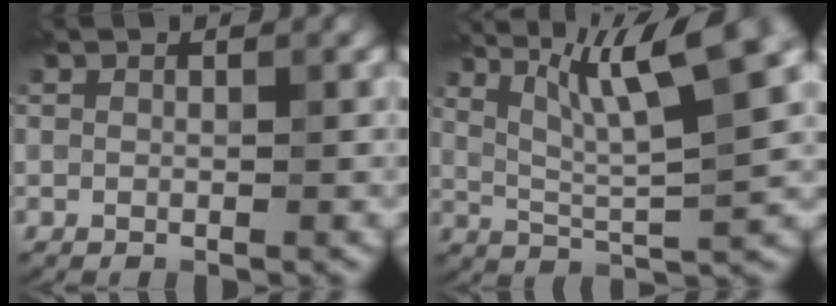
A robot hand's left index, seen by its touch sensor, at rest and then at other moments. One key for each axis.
{"total": 10.0, "fx": 4.8, "fy": 2.0, "fz": 8.5, "tx": -0.143, "ty": 0.013, "tz": 0.088}